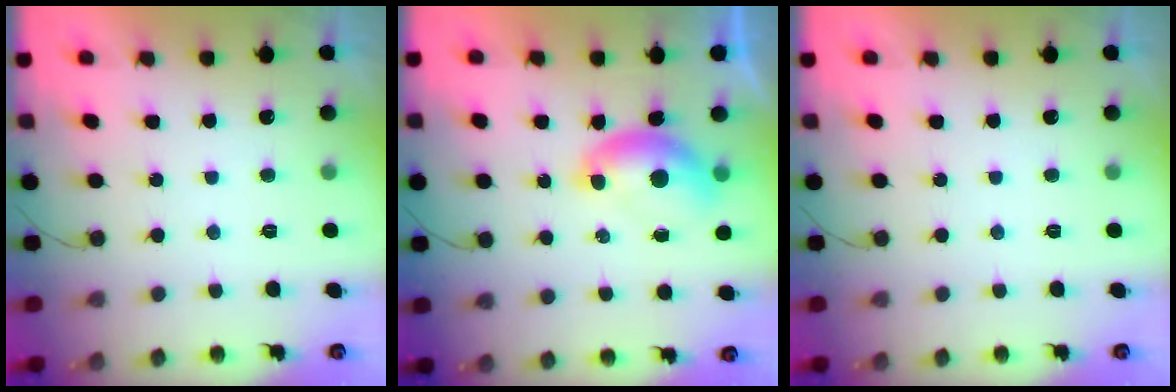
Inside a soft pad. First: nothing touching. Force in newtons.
{"total": 7.7, "press": 7.6, "slide": 1.0}
{"total": 0.0}